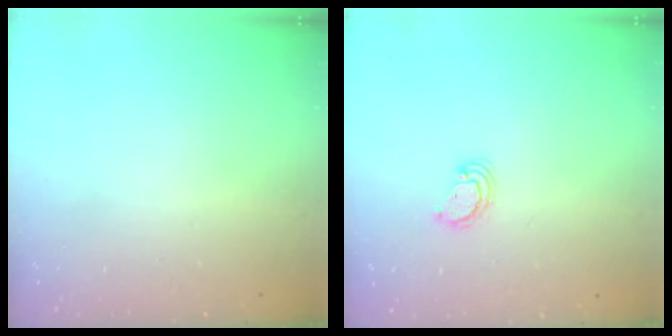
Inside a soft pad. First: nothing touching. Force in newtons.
{"total": 2.6, "press": 2.6, "slide": 0.3}